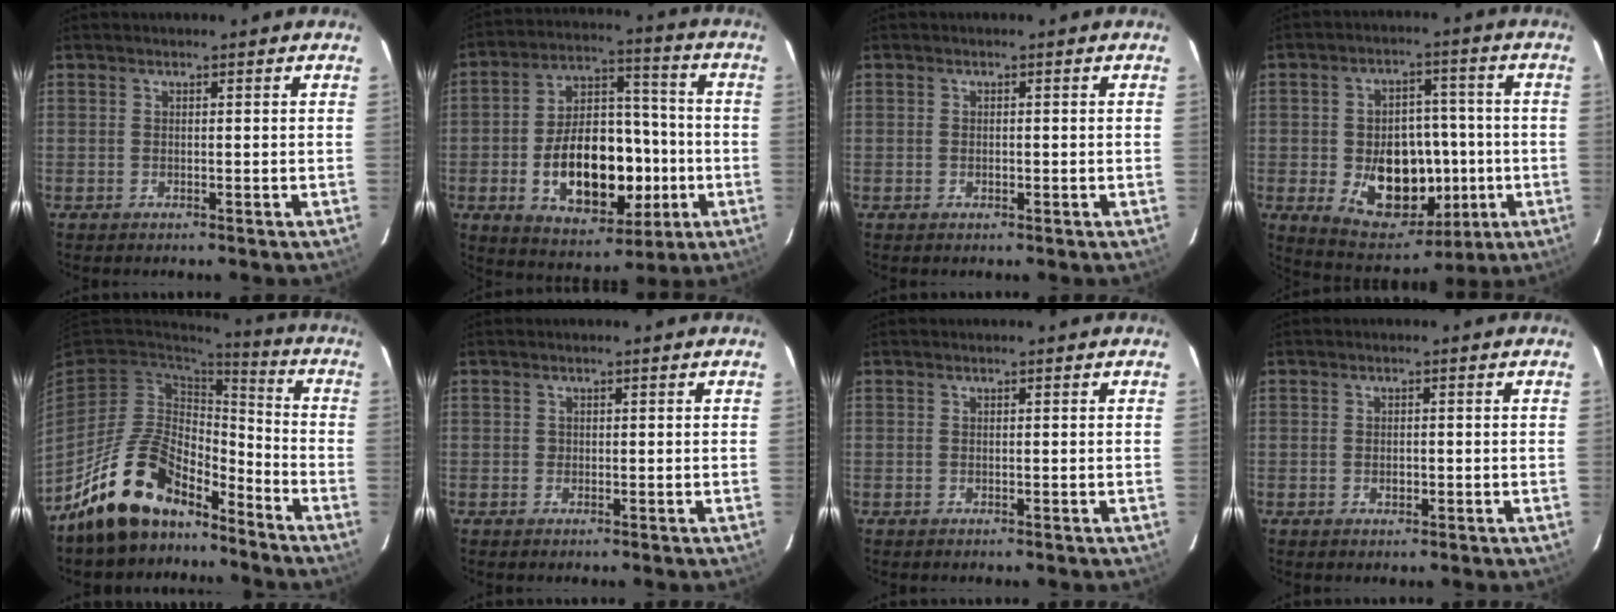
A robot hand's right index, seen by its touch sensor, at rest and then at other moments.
{"total": 19.2, "force": [-4.5, 11.5, 14.6], "torque": [-0.269, 0.029, -0.051]}
{"total": 0.9, "force": [-0.2, 0.7, 0.5], "torque": [-0.008, 0.002, -0.003]}
{"total": 15.8, "force": [-3.0, 11.4, 10.6], "torque": [-0.200, 0.010, -0.020]}
{"total": 16.8, "force": [-12.6, 7.7, 8.0], "torque": [-0.175, 0.017, -0.212]}
{"total": 0.6, "force": [-0.1, 0.6, 0.0], "torque": [0.004, 0.001, -0.001]}
{"total": 0.0}
{"total": 1.6, "force": [-0.4, 1.2, 0.9], "torque": [-0.016, 0.003, -0.006]}